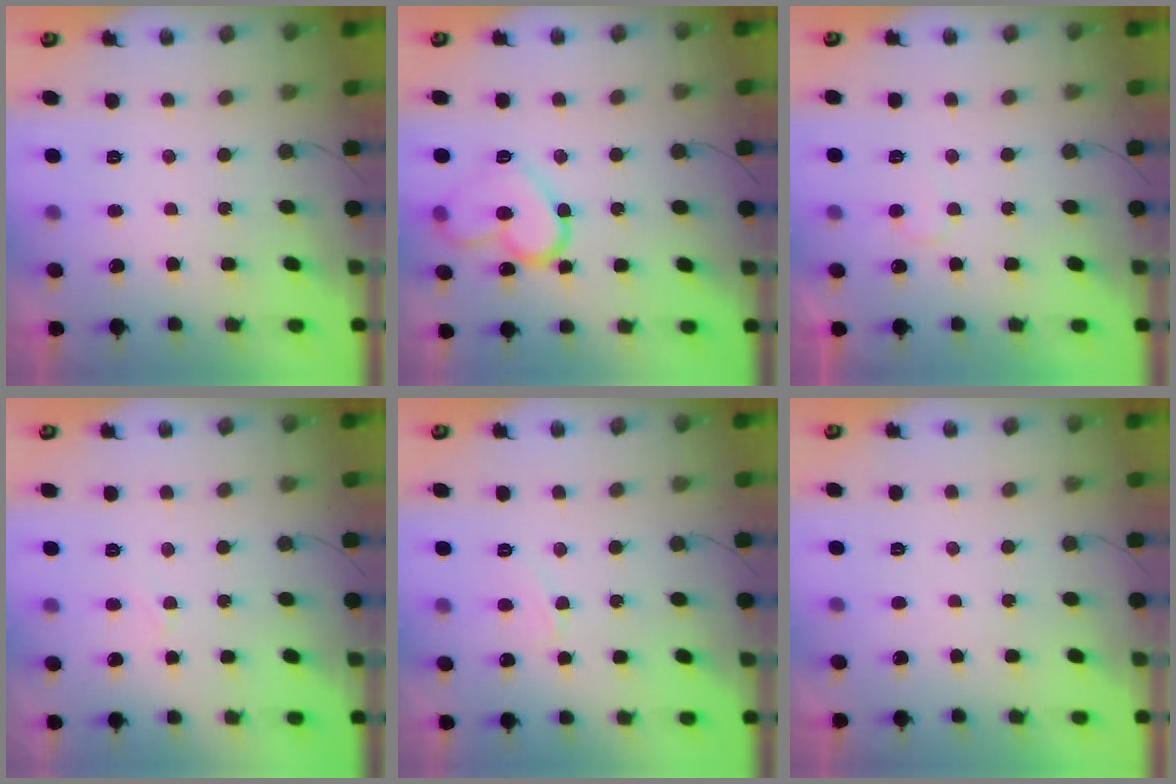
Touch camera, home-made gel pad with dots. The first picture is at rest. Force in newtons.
{"total": 14.2, "press": 14.1, "slide": 1.4}
{"total": 5.4, "press": 5.4, "slide": 0.4}
{"total": 2.6, "press": 2.5, "slide": 0.2}
{"total": 4.7, "press": 4.6, "slide": 0.5}
{"total": 1.6, "press": 1.6, "slide": 0.0}